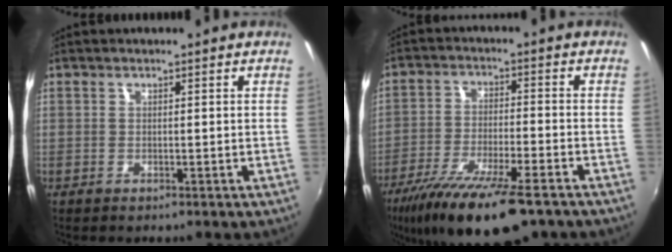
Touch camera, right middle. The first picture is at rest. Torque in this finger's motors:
{"motor_torque": [1.30, -0.84, 0.38, 0.10]}